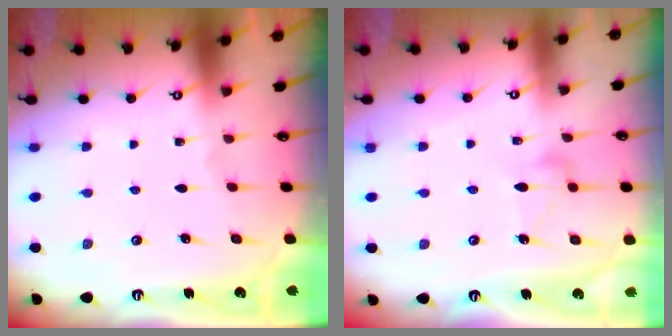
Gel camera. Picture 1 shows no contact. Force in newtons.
{"total": 8.5, "press": 8.5, "slide": 0.3}